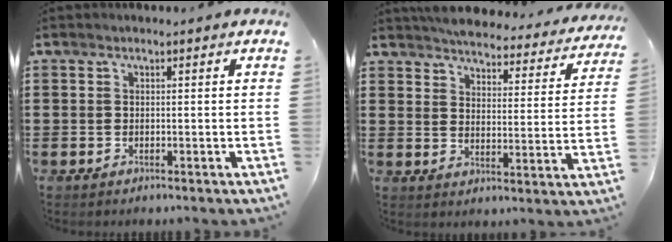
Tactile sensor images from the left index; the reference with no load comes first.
{"total": 4.4, "force": [4.3, 0.2, 0.7], "torque": [-0.039, -0.034, 0.070]}